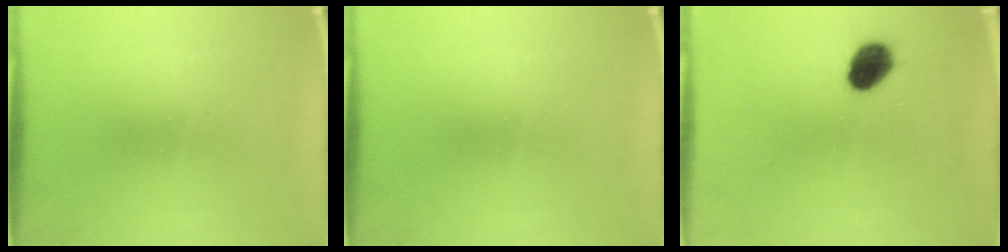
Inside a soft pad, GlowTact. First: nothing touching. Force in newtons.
{"total": 0.0}
{"total": 7.0}